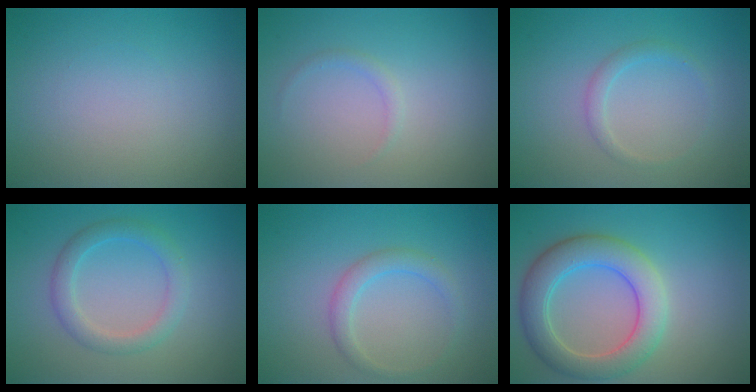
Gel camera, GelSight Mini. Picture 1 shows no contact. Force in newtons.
{"total": 0.8, "press": 0.8, "slide": 0.2}
{"total": 1.3, "press": 1.3, "slide": 0.0}
{"total": 2.7, "press": 2.7, "slide": 0.1}
{"total": 2.1, "press": 2.1, "slide": 0.0}
{"total": 5.9, "press": 5.9, "slide": 0.3}